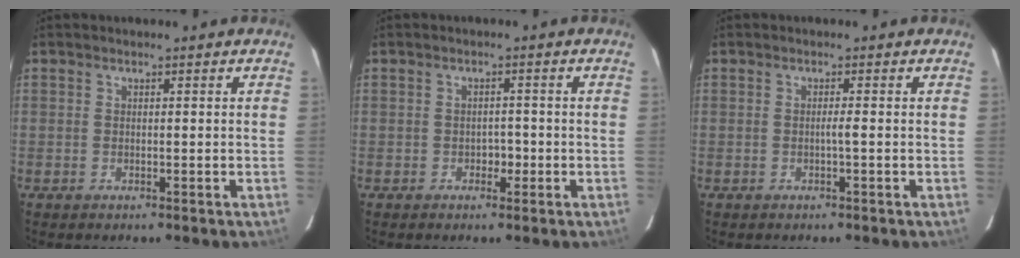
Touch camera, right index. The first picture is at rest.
{"total": 1.7, "force": [-0.7, 1.1, 1.1], "torque": [-0.012, 0.005, -0.010]}
{"total": 0.8, "force": [-0.3, -0.2, 0.8], "torque": [-0.010, 0.001, -0.005]}